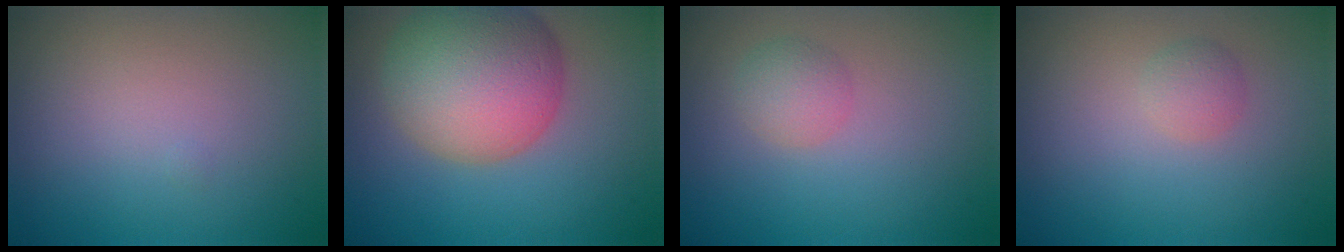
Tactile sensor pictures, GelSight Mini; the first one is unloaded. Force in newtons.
{"total": 9.4, "press": 9.4, "slide": 0.7}
{"total": 1.8, "press": 1.8, "slide": 0.0}
{"total": 1.3, "press": 1.3, "slide": 0.0}